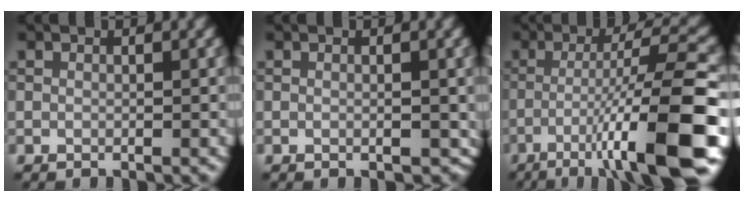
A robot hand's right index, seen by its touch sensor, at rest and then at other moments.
{"total": 1.1, "force": [-0.1, 0.6, 0.9], "torque": [-0.008, -0.002, 0.001]}
{"total": 12.4, "force": [-5.1, 1.8, 11.1], "torque": [-0.162, 0.013, -0.078]}